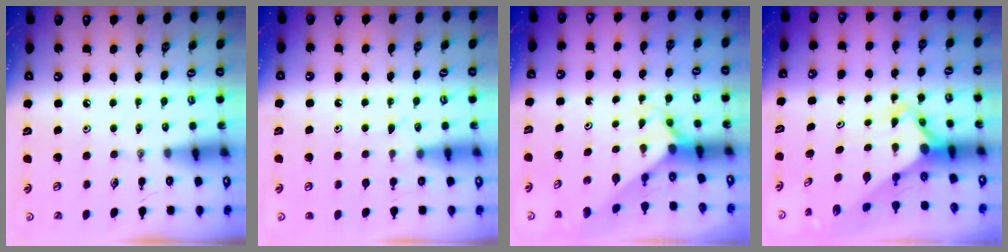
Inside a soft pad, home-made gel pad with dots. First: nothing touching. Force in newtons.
{"total": 4.5, "press": 4.5, "slide": 0.6}
{"total": 1.8, "press": 1.8, "slide": 0.2}
{"total": 3.4, "press": 3.4, "slide": 0.3}